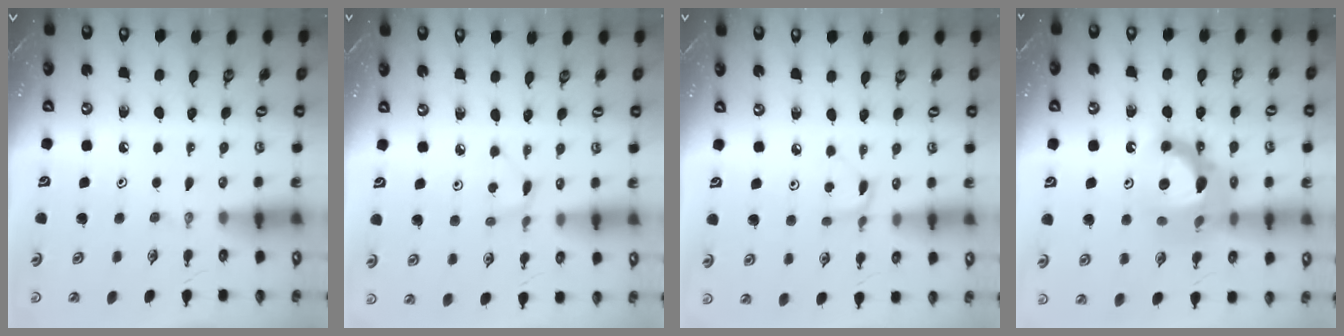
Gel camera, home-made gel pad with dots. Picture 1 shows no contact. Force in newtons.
{"total": 3.0, "press": 3.0, "slide": 0.4}
{"total": 2.8, "press": 2.8, "slide": 0.3}
{"total": 14.9, "press": 14.9, "slide": 1.1}